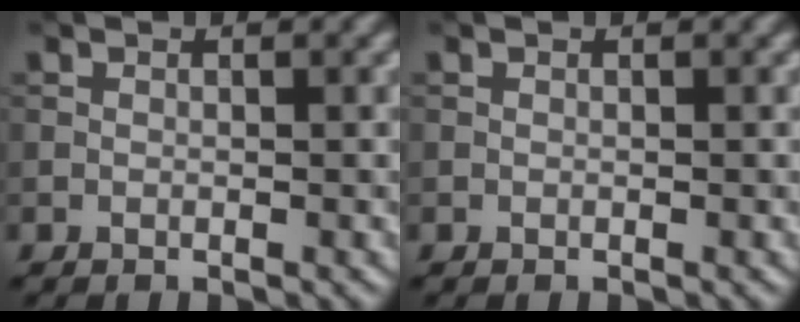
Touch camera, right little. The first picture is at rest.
{"total": 0.0}